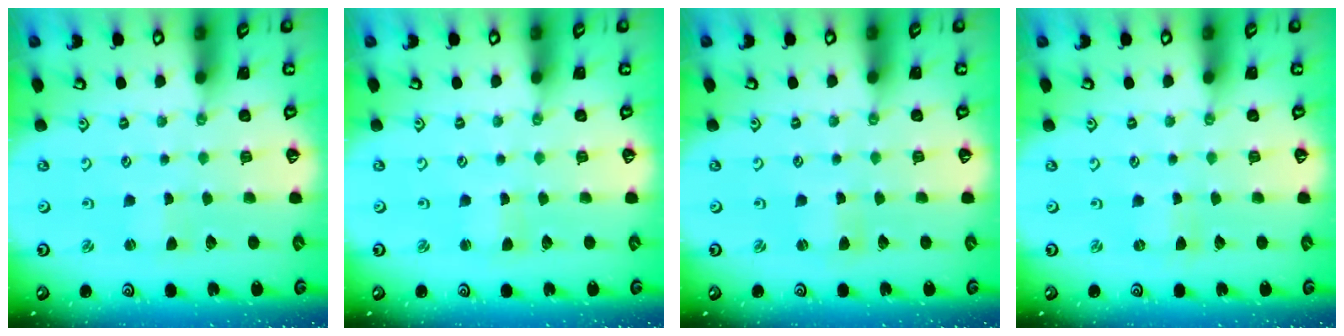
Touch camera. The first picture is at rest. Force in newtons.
{"total": 1.1, "press": 1.1, "slide": 0.1}
{"total": 0.6, "press": 0.6, "slide": 0.1}
{"total": 0.0}